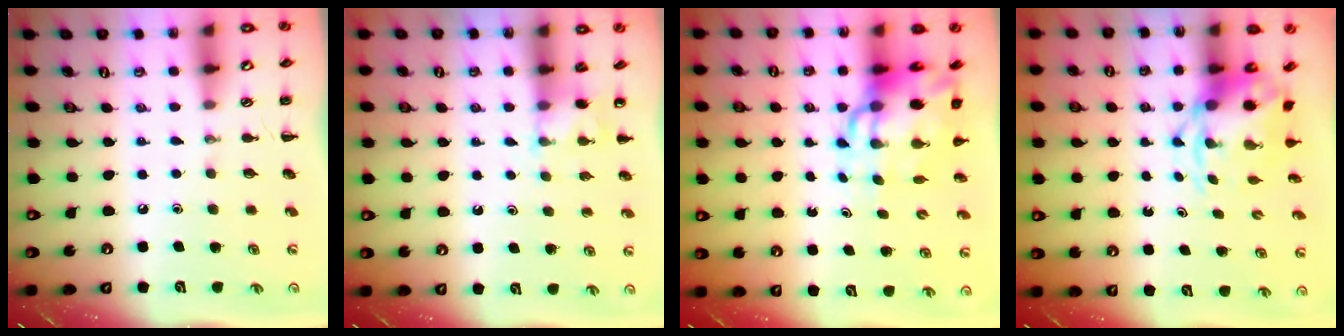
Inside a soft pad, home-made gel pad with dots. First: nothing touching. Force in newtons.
{"total": 4.6, "press": 4.4, "slide": 1.4}
{"total": 12.0, "press": 11.6, "slide": 3.2}
{"total": 4.5, "press": 4.4, "slide": 0.8}